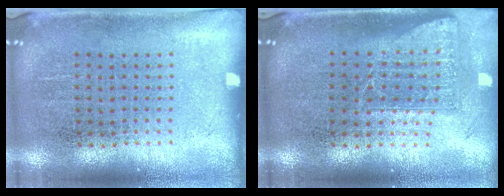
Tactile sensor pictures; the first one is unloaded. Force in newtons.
{"total": 1.7, "press": 1.3, "slide": 1.1}